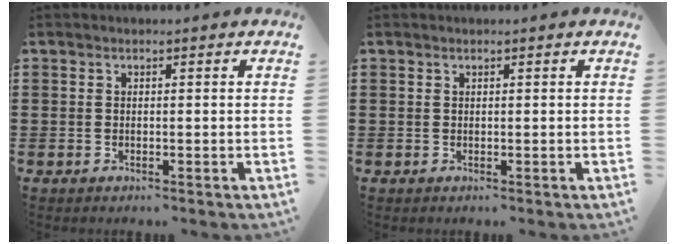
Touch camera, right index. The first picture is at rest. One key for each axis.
{"total": 0.0}